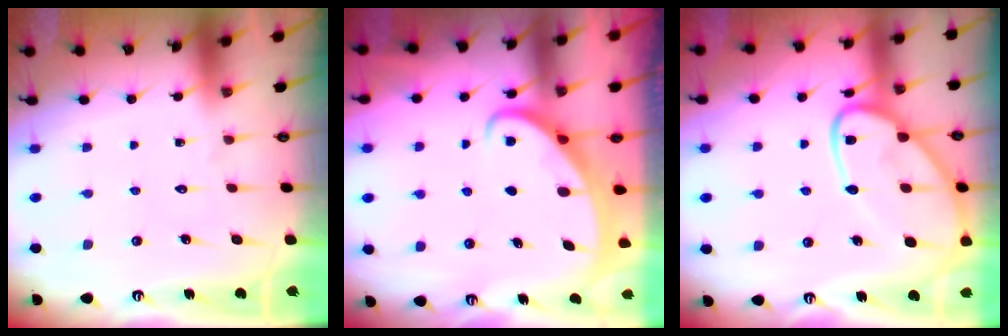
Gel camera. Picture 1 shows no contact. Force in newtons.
{"total": 2.6, "press": 2.6, "slide": 0.3}
{"total": 15.3, "press": 15.2, "slide": 1.2}